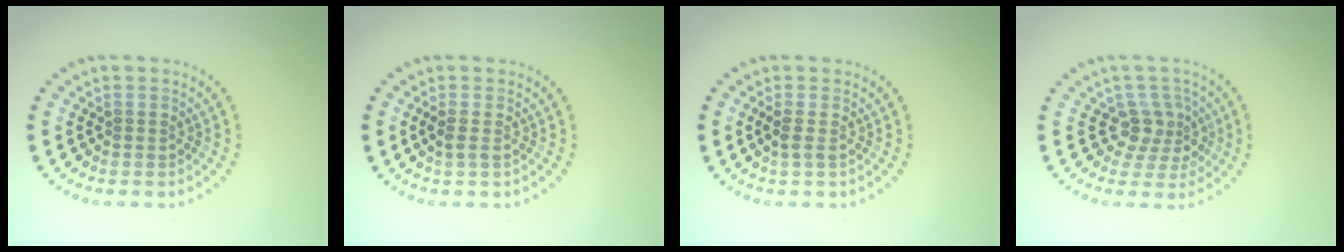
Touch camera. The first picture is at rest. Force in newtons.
{"total": 1.0, "press": 0.9, "slide": 0.4}
{"total": 1.1, "press": 0.9, "slide": 0.6}
{"total": 2.8, "press": 2.2, "slide": 1.7}